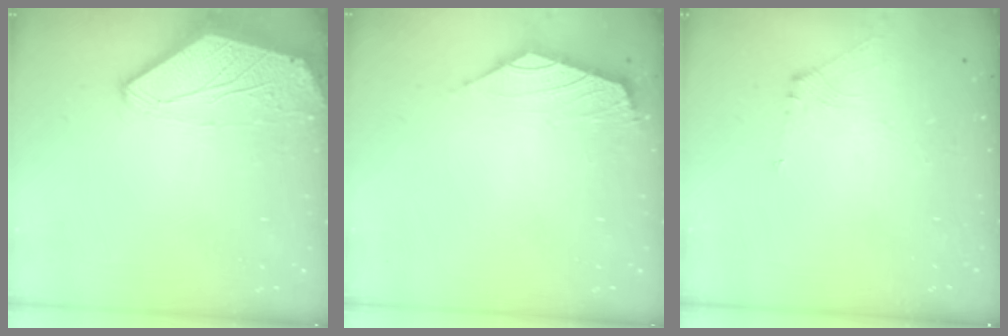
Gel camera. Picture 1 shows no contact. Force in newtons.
{"total": 1.7, "press": 1.5, "slide": 0.7}
{"total": 2.2, "press": 2.1, "slide": 0.6}